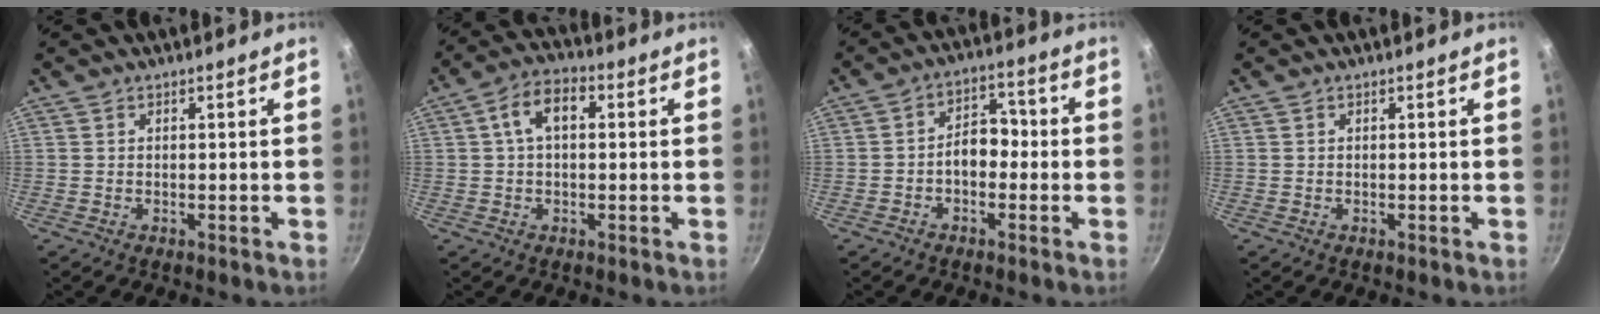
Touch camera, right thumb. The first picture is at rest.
{"total": 7.2, "force": [1.3, 4.3, 5.7], "torque": [-0.091, 0.022, 0.012]}
{"total": 6.1, "force": [-1.4, 4.1, 4.2], "torque": [-0.028, 0.029, -0.033]}
{"total": 0.0}